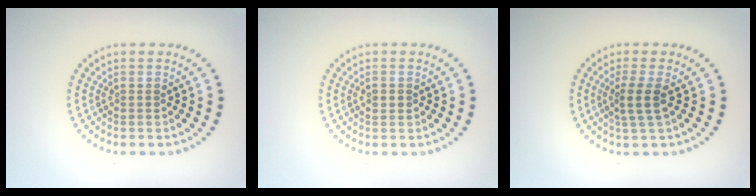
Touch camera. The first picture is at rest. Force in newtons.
{"total": 0.9, "press": 0.9, "slide": 0.1}
{"total": 2.2, "press": 1.7, "slide": 1.3}